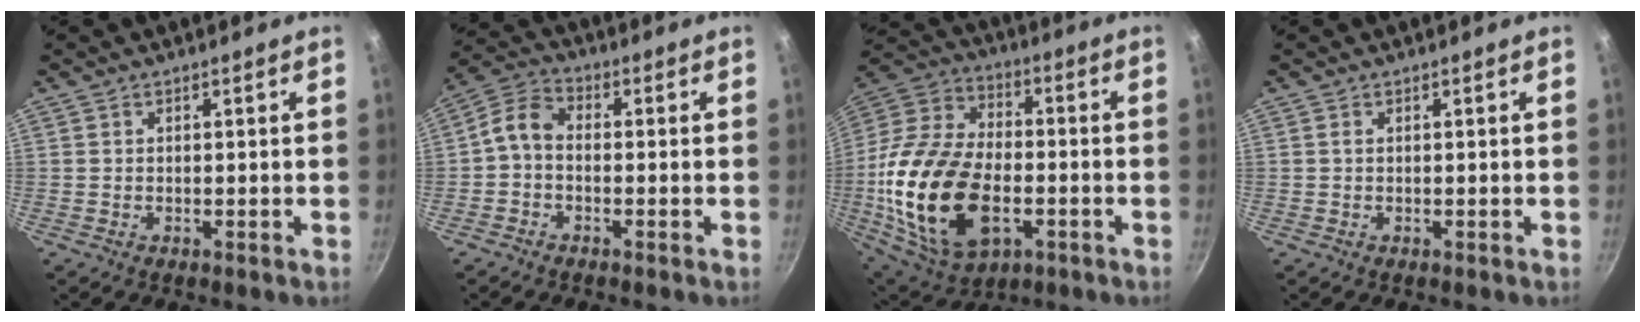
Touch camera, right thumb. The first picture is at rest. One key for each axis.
{"total": 5.2, "fx": -1.3, "fy": 3.5, "fz": 3.7, "tx": -0.080, "ty": 0.034, "tz": -0.040}
{"total": 25.9, "fx": -5.5, "fy": 15.5, "fz": 20.0, "tx": -0.390, "ty": 0.022, "tz": -0.093}
{"total": 0.0}